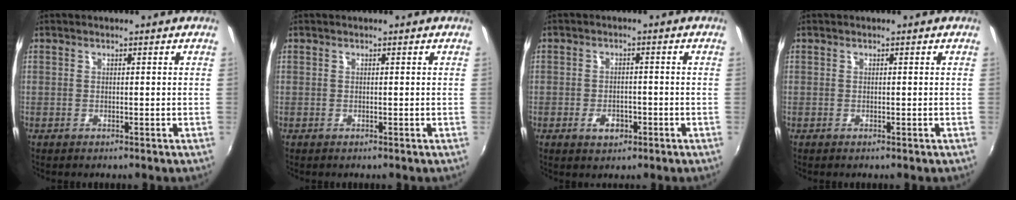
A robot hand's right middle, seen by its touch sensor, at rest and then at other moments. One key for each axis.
{"total": 0.0}
{"total": 4.2, "fx": -2.5, "fy": 1.8, "fz": 2.9, "tx": -0.065, "ty": -0.003, "tz": -0.043}
{"total": 0.0}